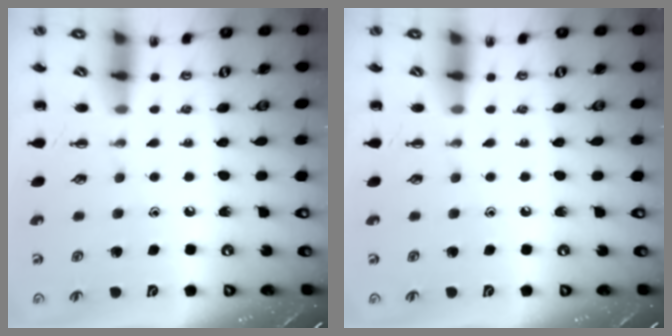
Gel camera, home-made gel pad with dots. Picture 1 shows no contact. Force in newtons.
{"total": 0.0}